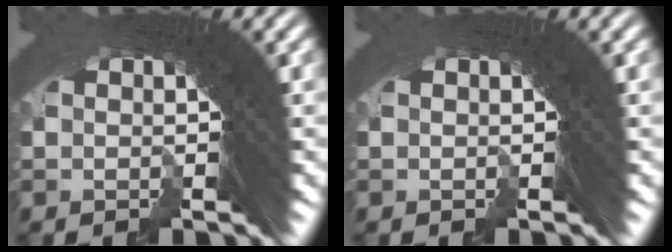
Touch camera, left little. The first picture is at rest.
{"total": 0.0}